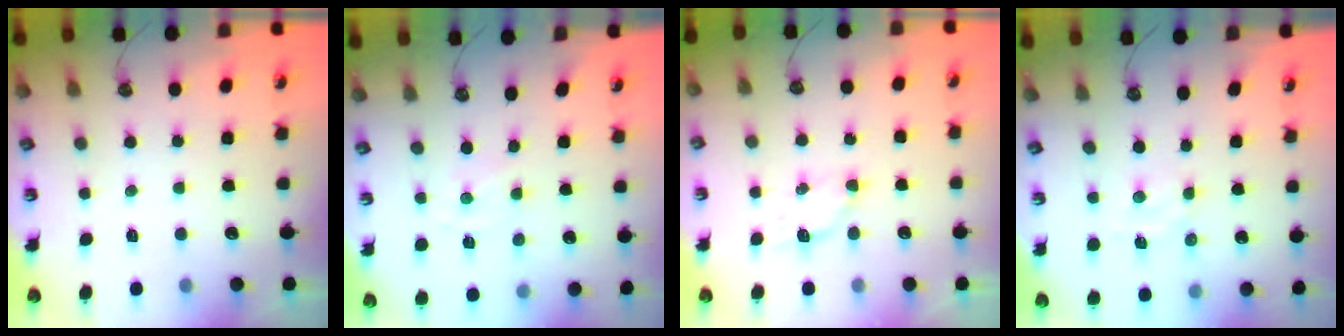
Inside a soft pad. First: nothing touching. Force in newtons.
{"total": 0.0}
{"total": 3.8, "press": 3.8, "slide": 0.5}
{"total": 2.9, "press": 2.9, "slide": 0.6}